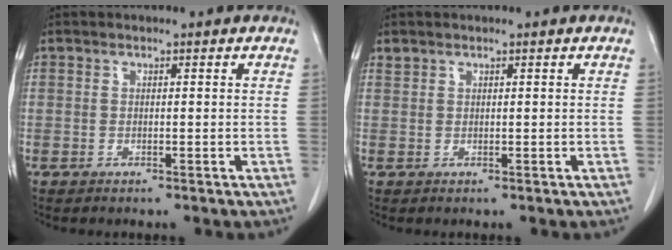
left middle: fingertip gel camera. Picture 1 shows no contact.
{"total": 0.6, "force": [0.6, 0.1, 0.0], "torque": [-0.008, 0.004, 0.016]}